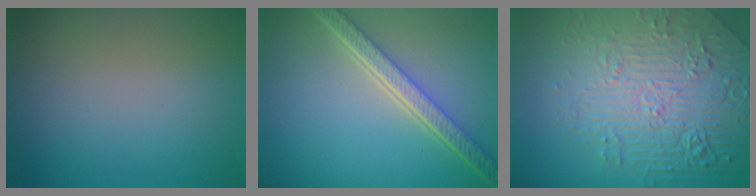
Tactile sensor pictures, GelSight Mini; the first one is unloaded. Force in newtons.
{"total": 5.4, "press": 4.0, "slide": 3.6}
{"total": 8.0, "press": 6.1, "slide": 5.1}